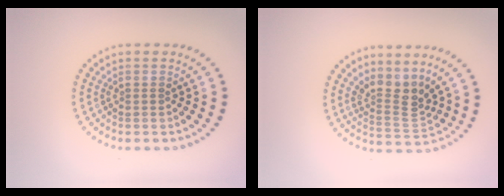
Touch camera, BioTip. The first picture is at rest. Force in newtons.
{"total": 3.2, "press": 2.3, "slide": 2.2}